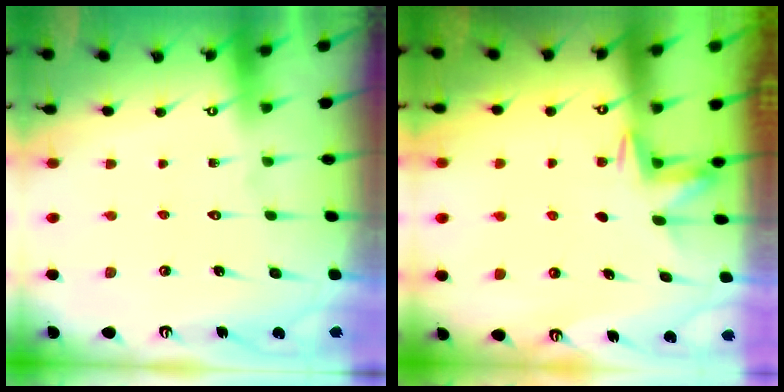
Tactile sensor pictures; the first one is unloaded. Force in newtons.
{"total": 2.7, "press": 2.7, "slide": 0.4}